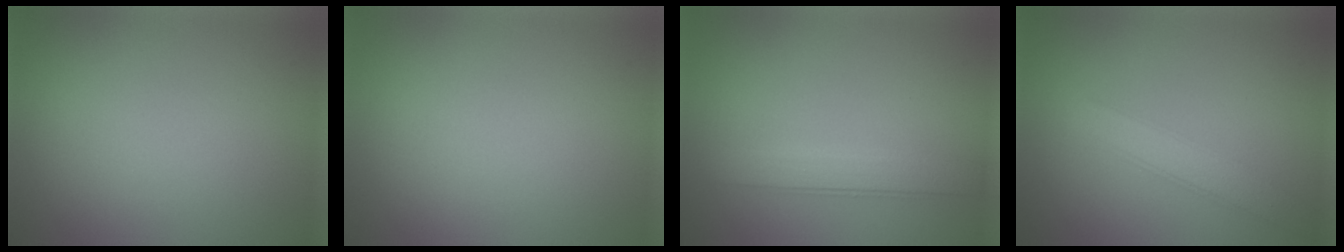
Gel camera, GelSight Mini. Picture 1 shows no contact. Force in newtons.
{"total": 0.0}
{"total": 2.8, "press": 2.8, "slide": 0.3}
{"total": 2.7, "press": 2.7, "slide": 0.1}